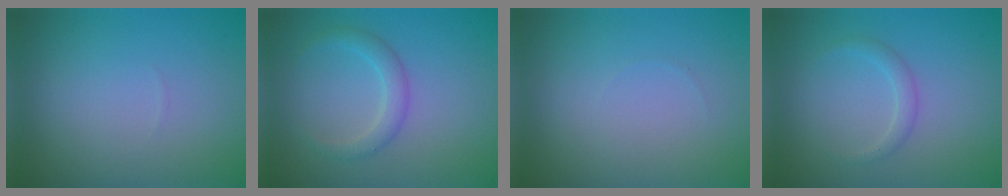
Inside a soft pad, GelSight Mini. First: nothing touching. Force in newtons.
{"total": 2.0, "press": 2.0, "slide": 0.1}
{"total": 0.0}
{"total": 1.2, "press": 1.2, "slide": 0.0}